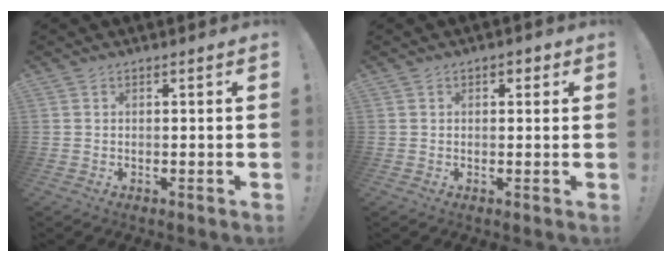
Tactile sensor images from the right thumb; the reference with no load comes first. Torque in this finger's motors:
{"motor_torque": [0.01, -0.05, 0.04, -0.04, 0.00]}